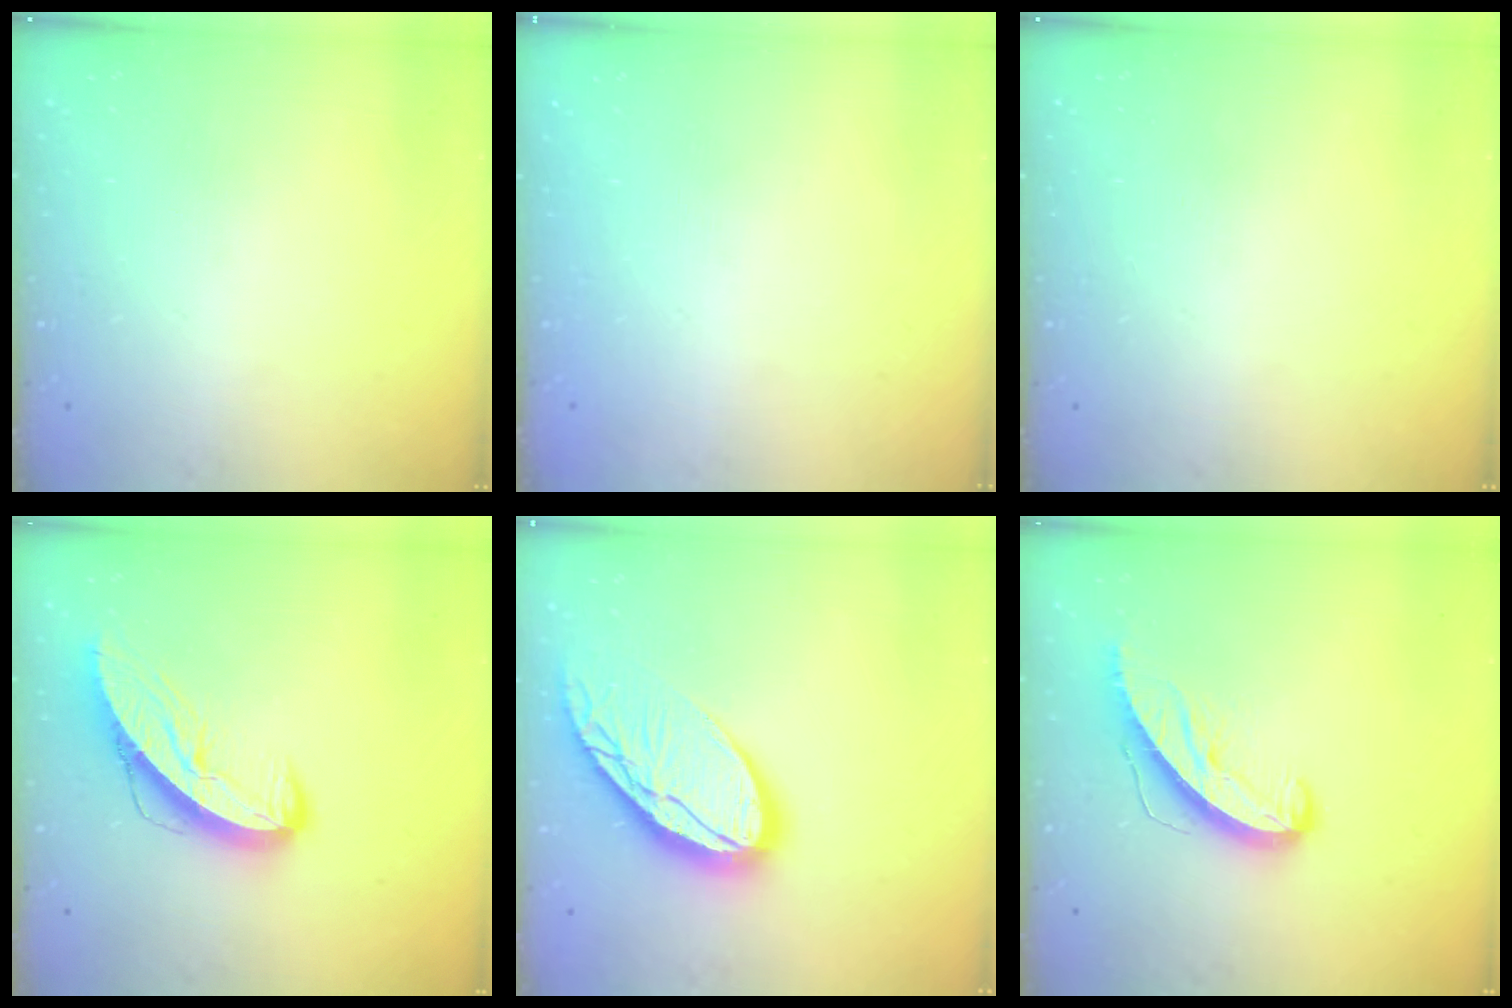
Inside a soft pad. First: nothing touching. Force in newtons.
{"total": 0.0}
{"total": 0.0}
{"total": 10.1, "press": 10.0, "slide": 1.1}
{"total": 17.0, "press": 16.9, "slide": 1.4}
{"total": 9.4, "press": 9.4, "slide": 0.4}